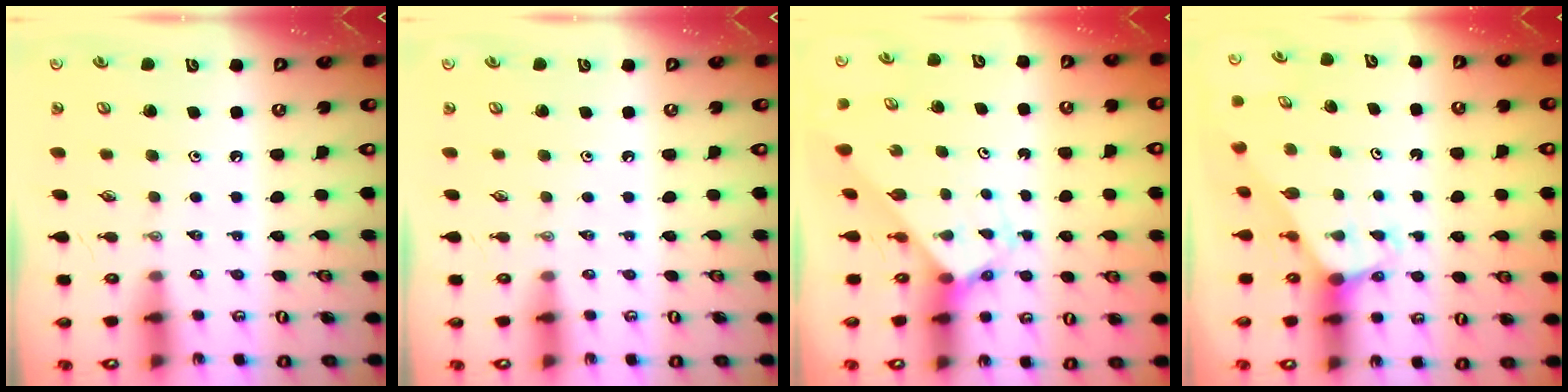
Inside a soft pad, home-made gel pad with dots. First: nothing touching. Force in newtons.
{"total": 0.0}
{"total": 2.7, "press": 2.7, "slide": 0.2}
{"total": 4.1, "press": 4.1, "slide": 0.2}